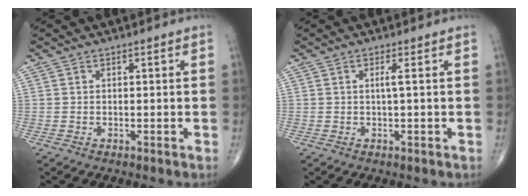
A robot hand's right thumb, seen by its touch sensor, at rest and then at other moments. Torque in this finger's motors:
{"motor_torque": [-0.29, 0.19, 0.33, 0.06, 0.06]}